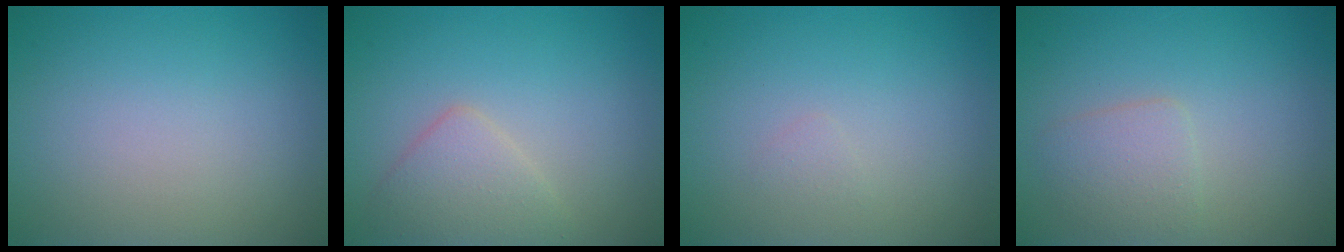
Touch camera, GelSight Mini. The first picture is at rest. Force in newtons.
{"total": 2.8, "press": 2.8, "slide": 0.1}
{"total": 0.5, "press": 0.5, "slide": 0.0}
{"total": 2.1, "press": 2.1, "slide": 0.1}